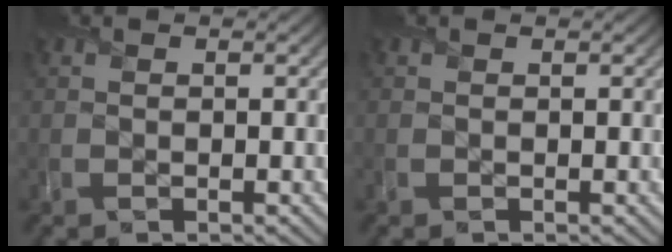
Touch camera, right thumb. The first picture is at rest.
{"total": 0.0}